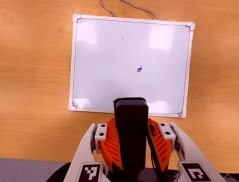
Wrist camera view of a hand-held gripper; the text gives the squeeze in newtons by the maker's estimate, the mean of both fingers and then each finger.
{"total": 8.7, "left": 7.5, "right": 9.9}